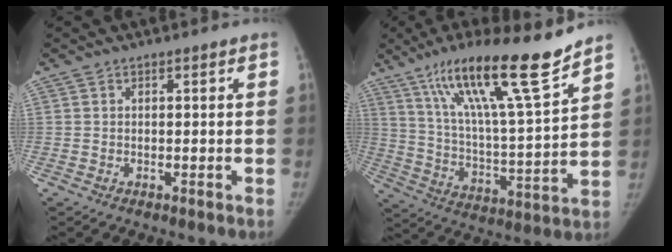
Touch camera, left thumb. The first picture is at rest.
{"total": 20.3, "force": [14.5, 1.9, 14.2], "torque": [-0.218, -0.068, 0.249]}